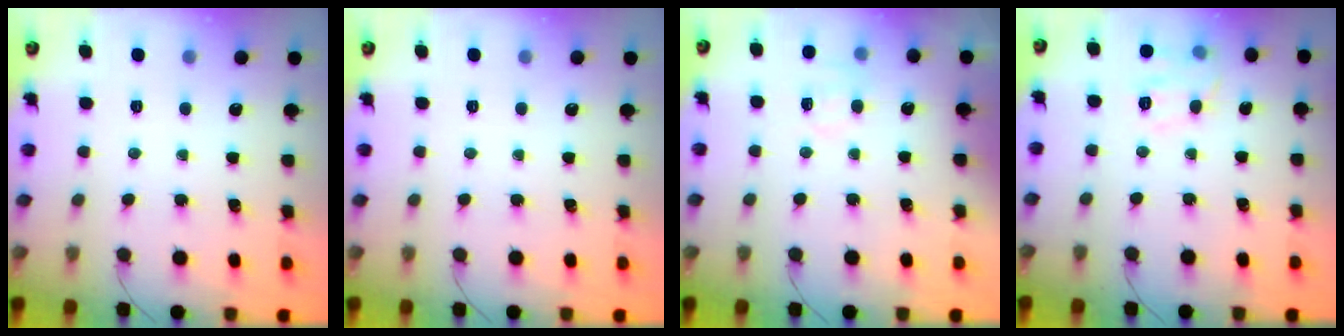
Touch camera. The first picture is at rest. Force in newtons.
{"total": 0.0}
{"total": 5.0, "press": 4.9, "slide": 1.2}
{"total": 9.3, "press": 9.3, "slide": 1.3}